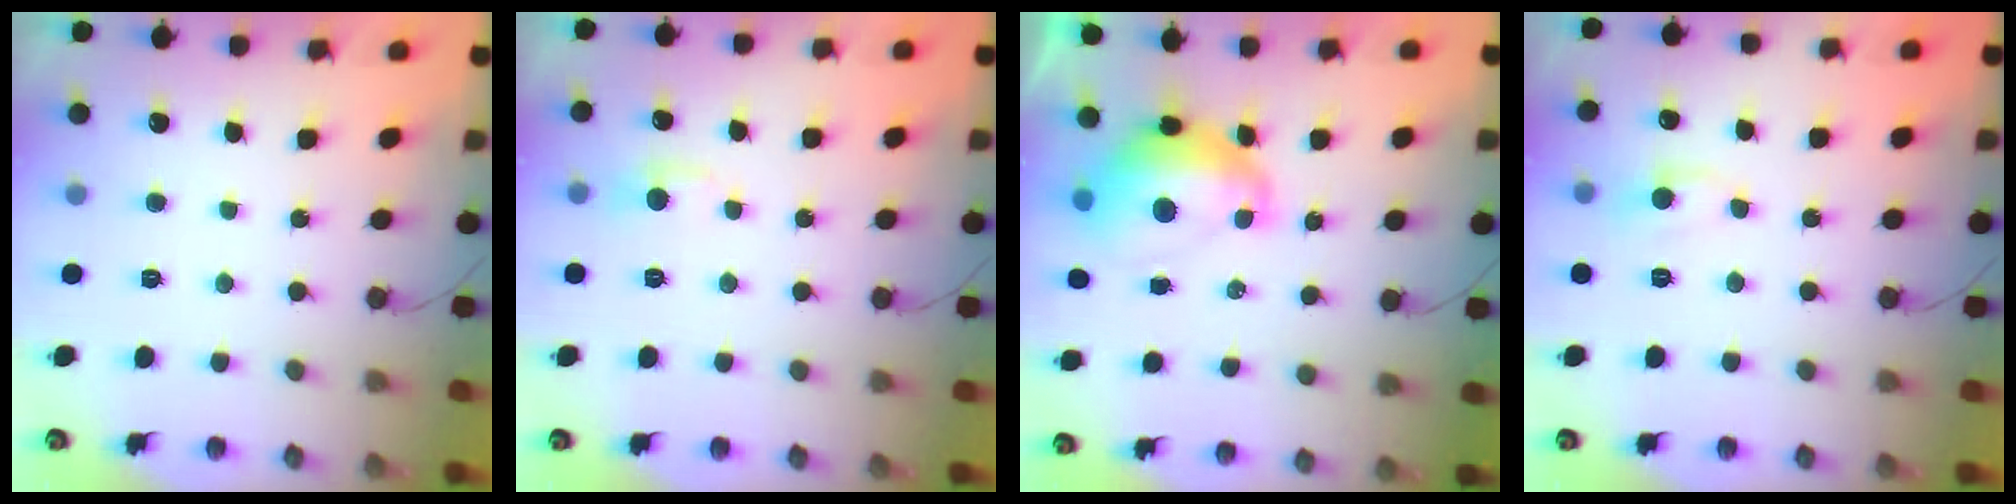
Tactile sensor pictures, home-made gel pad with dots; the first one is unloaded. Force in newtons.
{"total": 5.5, "press": 5.5, "slide": 0.5}
{"total": 11.4, "press": 11.4, "slide": 1.1}
{"total": 5.6, "press": 5.6, "slide": 0.6}